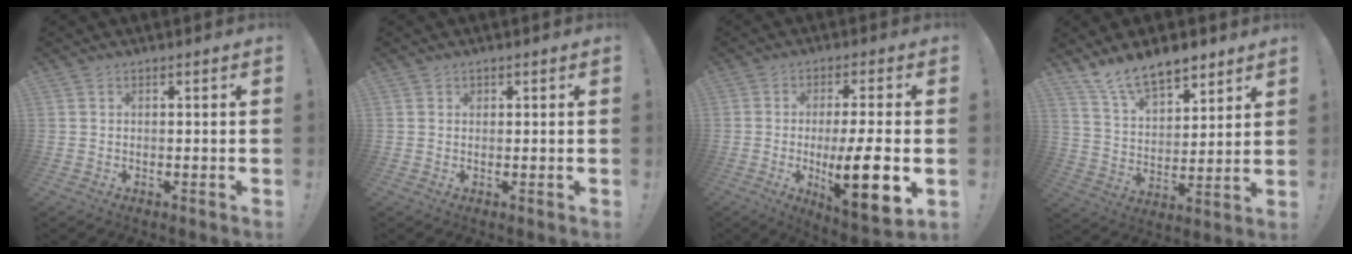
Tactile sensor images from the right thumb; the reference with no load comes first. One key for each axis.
{"total": 0.9, "fx": 0.6, "fy": 0.7, "fz": 0.0, "tx": 0.007, "ty": -0.003, "tz": 0.009}
{"total": 15.9, "fx": -2.7, "fy": 3.8, "fz": 15.2, "tx": -0.230, "ty": -0.005, "tz": -0.036}
{"total": 12.5, "fx": 10.1, "fy": 5.4, "fz": 5.2, "tx": -0.094, "ty": -0.068, "tz": 0.188}